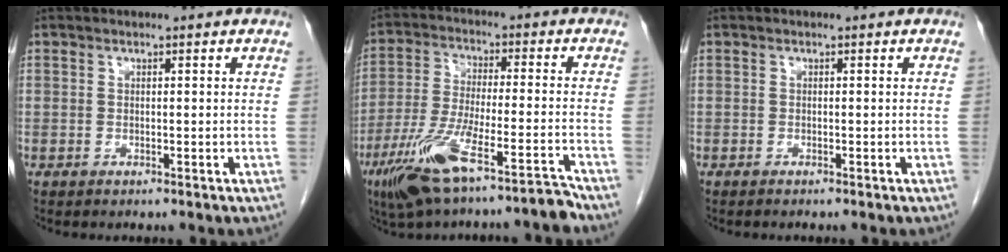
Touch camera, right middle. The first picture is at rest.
{"total": 12.1, "force": [-8.7, 0.5, 8.3], "torque": [-0.157, -0.014, -0.157]}
{"total": 1.0, "force": [-0.9, 0.2, 0.5], "torque": [-0.011, -0.002, -0.008]}